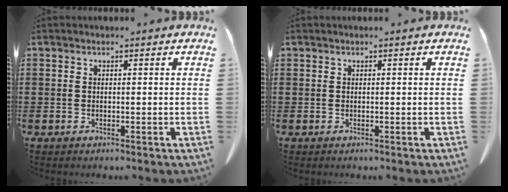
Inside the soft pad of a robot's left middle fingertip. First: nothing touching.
{"total": 0.0}